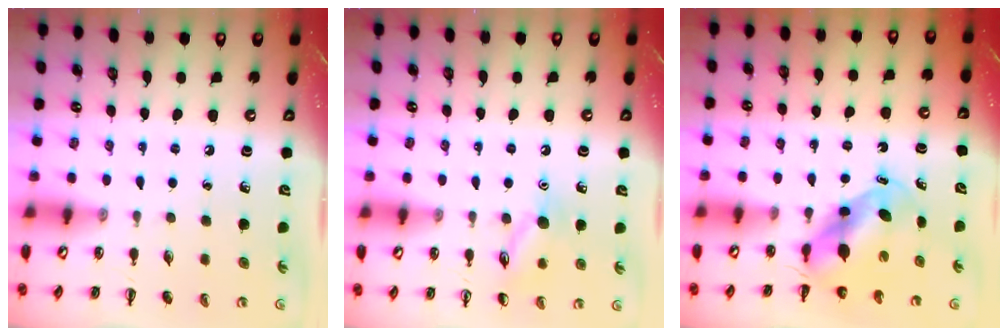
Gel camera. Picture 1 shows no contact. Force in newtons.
{"total": 9.6, "press": 9.6, "slide": 0.9}
{"total": 5.4, "press": 5.3, "slide": 0.6}